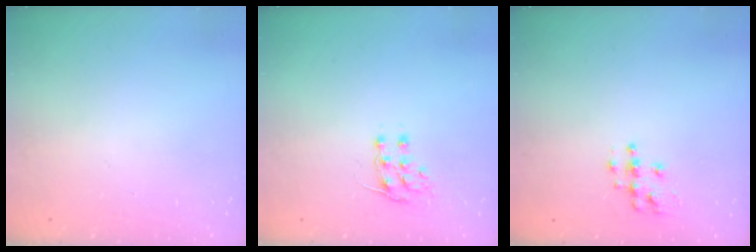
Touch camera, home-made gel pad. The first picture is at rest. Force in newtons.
{"total": 6.4, "press": 6.4, "slide": 0.5}
{"total": 7.0, "press": 7.0, "slide": 0.3}